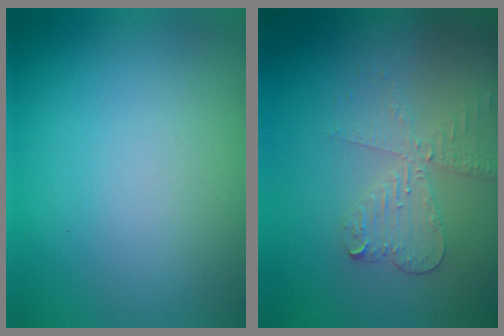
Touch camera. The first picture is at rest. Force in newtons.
{"total": 3.5, "press": 3.0, "slide": 1.9}